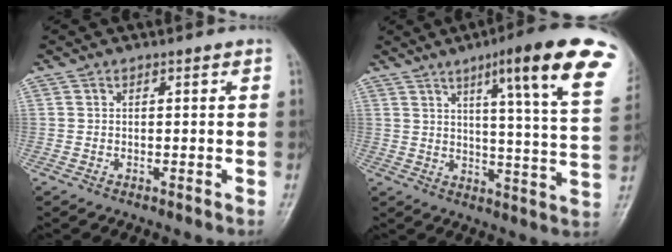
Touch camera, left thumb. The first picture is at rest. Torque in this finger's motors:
{"motor_torque": [0.98, 0.36, 1.65, -1.13, 0.27]}